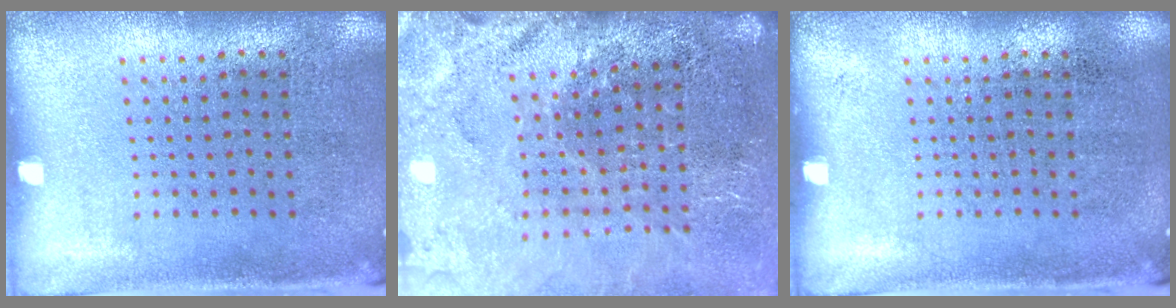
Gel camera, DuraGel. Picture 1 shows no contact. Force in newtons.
{"total": 3.9, "press": 3.2, "slide": 2.2}
{"total": 0.0}